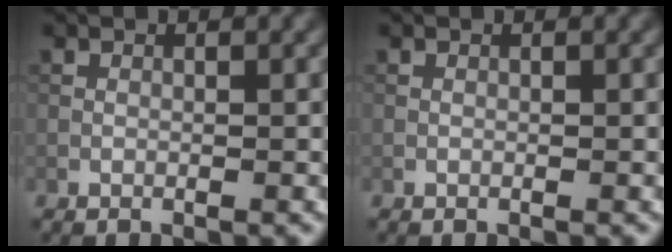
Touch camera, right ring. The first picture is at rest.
{"total": 0.0}